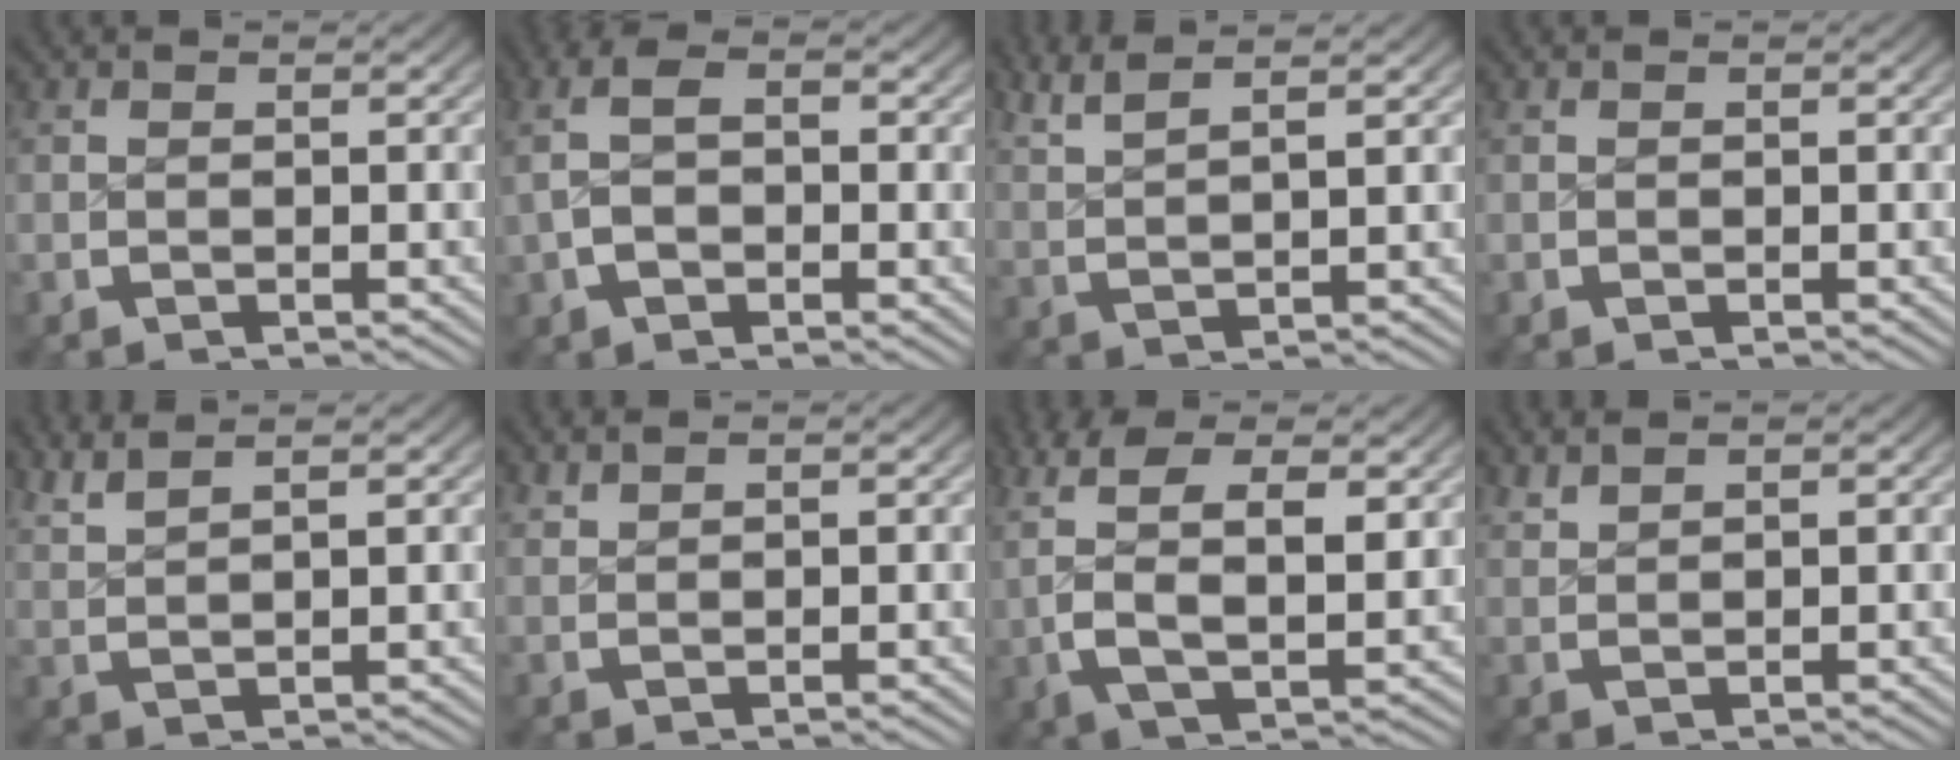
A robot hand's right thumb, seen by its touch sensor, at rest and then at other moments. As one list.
[{"total": 4.8, "force": [0.4, 2.7, 3.9], "torque": [-0.076, 0.003, 0.005]}, {"total": 4.1, "force": [3.4, 0.8, 2.3], "torque": [-0.046, 0.007, 0.069]}, {"total": 0.0}, {"total": 3.3, "force": [2.8, 0.5, 1.7], "torque": [-0.031, 0.007, 0.059]}, {"total": 1.4, "force": [1.3, 0.0, 0.4], "torque": [-0.003, 0.003, 0.029]}, {"total": 8.1, "force": [2.3, 3.9, 6.7], "torque": [-0.136, 0.001, 0.041]}, {"total": 1.9, "force": [1.8, 0.1, 0.6], "torque": [-0.007, 0.005, 0.040]}]